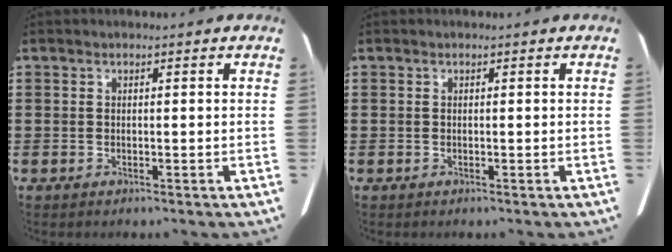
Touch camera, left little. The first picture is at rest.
{"total": 0.0}